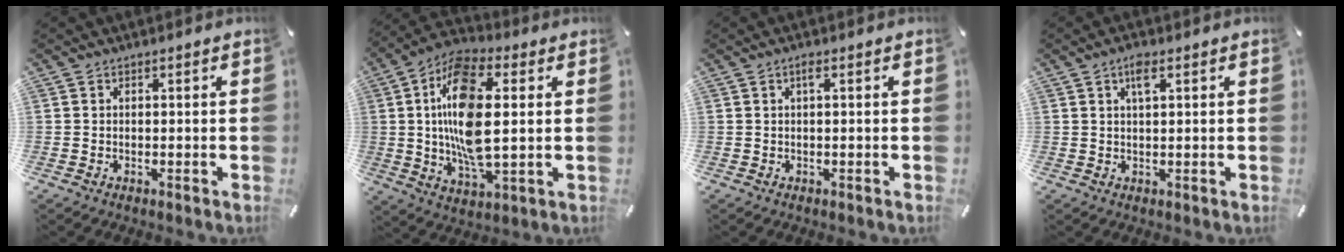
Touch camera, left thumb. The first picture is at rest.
{"total": 17.4, "force": [2.4, 8.0, 15.3], "torque": [-0.320, -0.005, 0.038]}
{"total": 1.5, "force": [0.3, 0.2, 1.5], "torque": [-0.030, 0.002, 0.004]}
{"total": 3.3, "force": [1.5, 1.0, 2.8], "torque": [-0.060, 0.007, 0.023]}